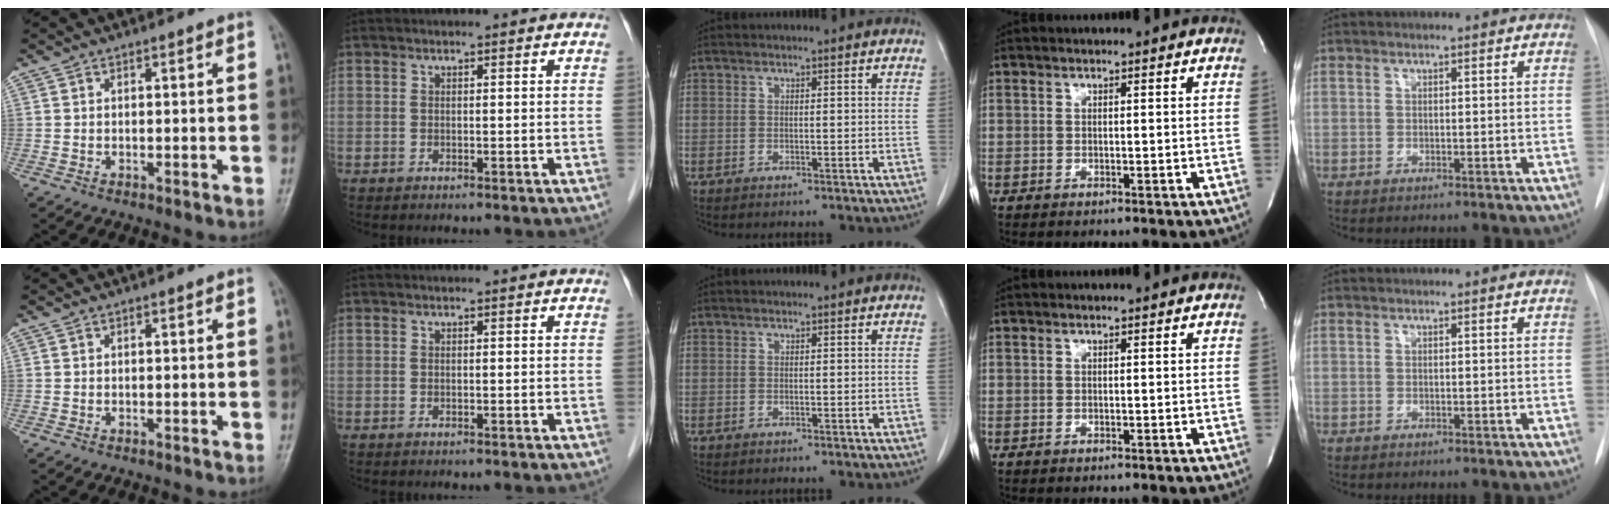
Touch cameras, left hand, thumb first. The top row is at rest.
{}